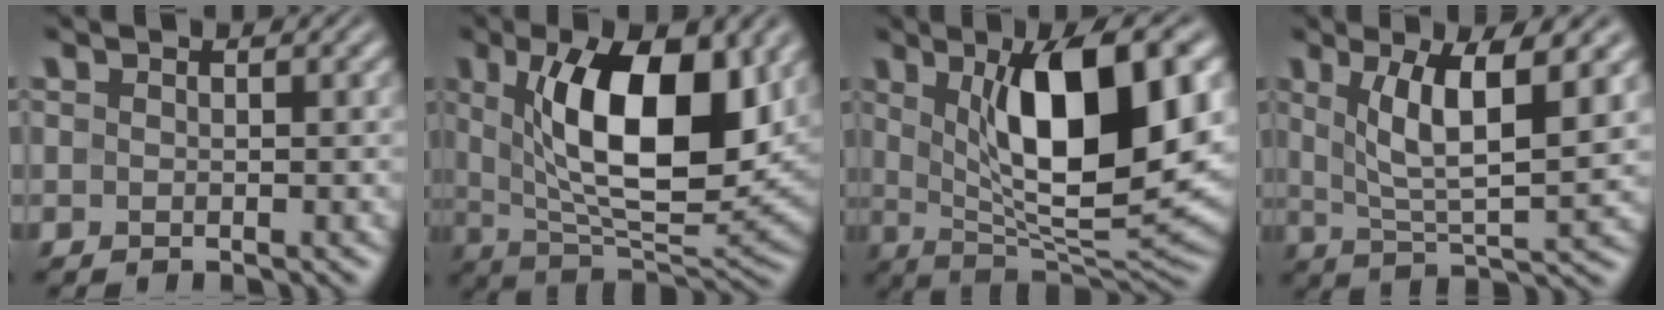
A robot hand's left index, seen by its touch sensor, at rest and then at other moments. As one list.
[{"total": 11.9, "force": [3.1, 4.9, 10.4], "torque": [-0.165, -0.008, 0.051]}, {"total": 12.0, "force": [2.8, 4.2, 10.9], "torque": [-0.167, -0.005, 0.051]}, {"total": 7.6, "force": [2.7, 2.0, 6.9], "torque": [-0.123, -0.006, 0.048]}]